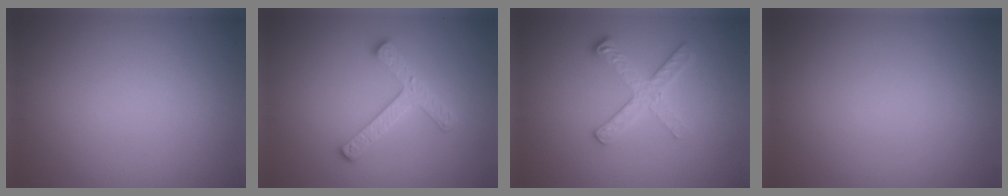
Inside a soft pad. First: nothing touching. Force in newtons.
{"total": 2.8, "press": 2.8, "slide": 0.6}
{"total": 2.7, "press": 2.4, "slide": 1.2}
{"total": 0.0}